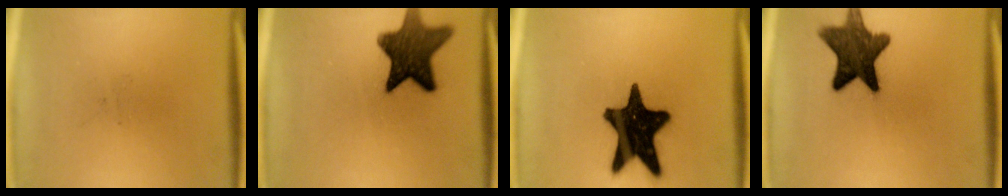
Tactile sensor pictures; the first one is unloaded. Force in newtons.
{"total": 12.4}
{"total": 19.1}
{"total": 12.3}